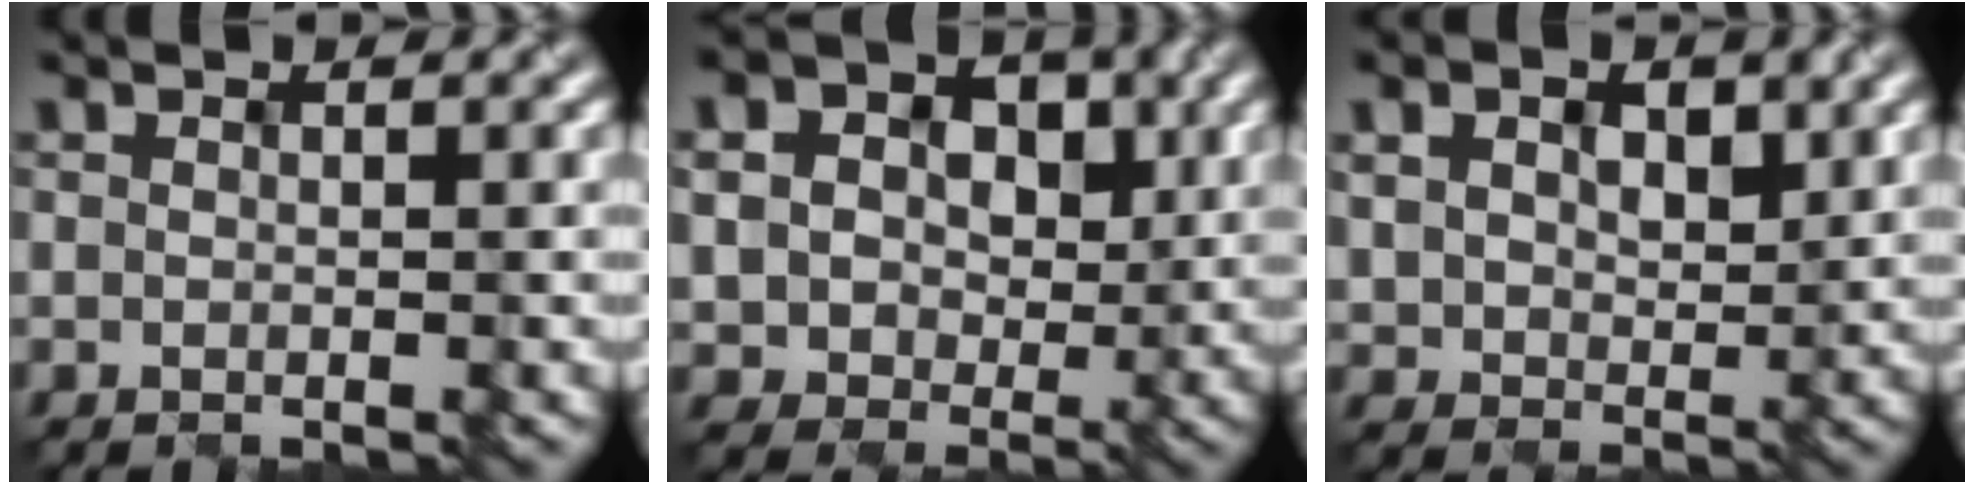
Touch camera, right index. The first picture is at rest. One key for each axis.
{"total": 9.4, "fx": 2.6, "fy": 7.7, "fz": 4.8, "tx": -0.096, "ty": 0.016, "tz": 0.044}
{"total": 4.9, "fx": 1.7, "fy": 3.6, "fz": 2.9, "tx": -0.065, "ty": 0.000, "tz": 0.026}